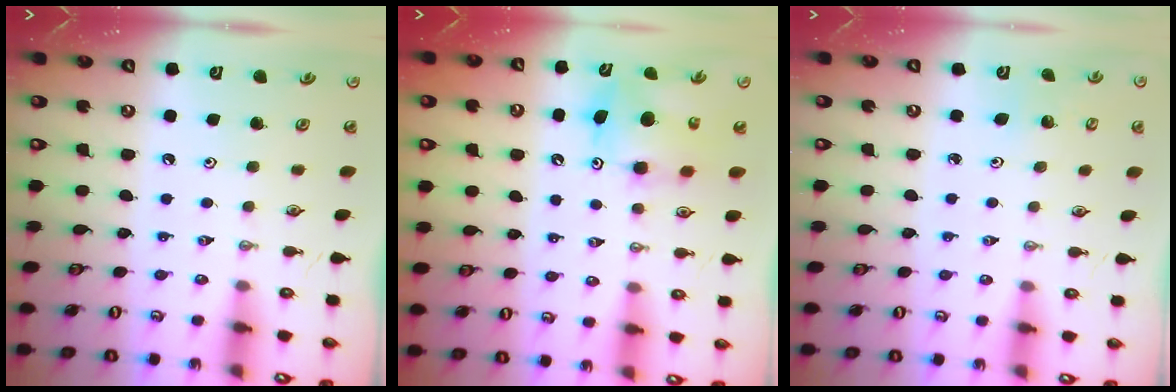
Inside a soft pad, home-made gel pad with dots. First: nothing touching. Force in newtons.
{"total": 8.0, "press": 7.9, "slide": 0.5}
{"total": 1.0, "press": 1.0, "slide": 0.1}